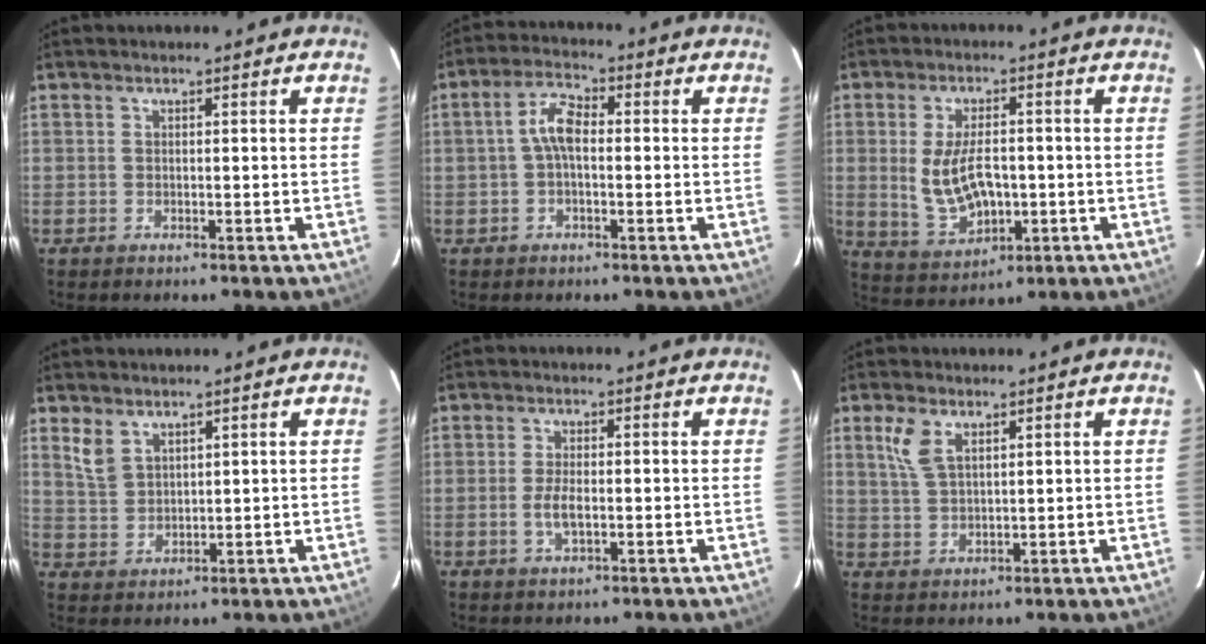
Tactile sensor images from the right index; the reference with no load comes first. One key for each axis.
{"total": 5.0, "fx": -0.4, "fy": 2.3, "fz": 4.4, "tx": -0.093, "ty": 0.019, "tz": -0.008}
{"total": 10.1, "fx": -0.9, "fy": 5.3, "fz": 8.6, "tx": -0.175, "ty": -0.008, "tz": 0.000}
{"total": 4.4, "fx": 3.0, "fy": 2.4, "fz": 2.1, "tx": -0.044, "ty": 0.003, "tz": 0.066}
{"total": 3.4, "fx": -0.9, "fy": 1.2, "fz": 3.1, "tx": -0.065, "ty": -0.004, "tz": -0.016}
{"total": 5.0, "fx": 2.5, "fy": 2.4, "fz": 3.6, "tx": -0.077, "ty": 0.007, "tz": 0.054}